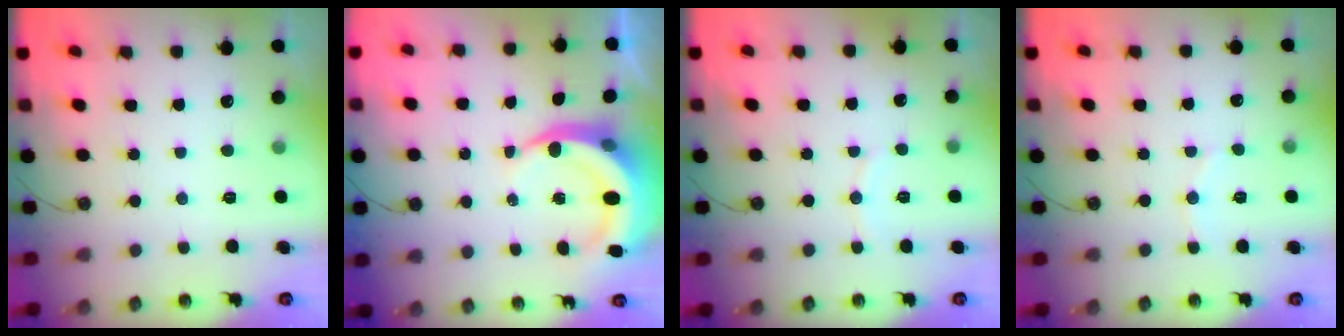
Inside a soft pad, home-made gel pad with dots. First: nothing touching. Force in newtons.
{"total": 9.2, "press": 9.1, "slide": 1.4}
{"total": 4.1, "press": 4.1, "slide": 0.5}
{"total": 6.8, "press": 6.8, "slide": 0.5}